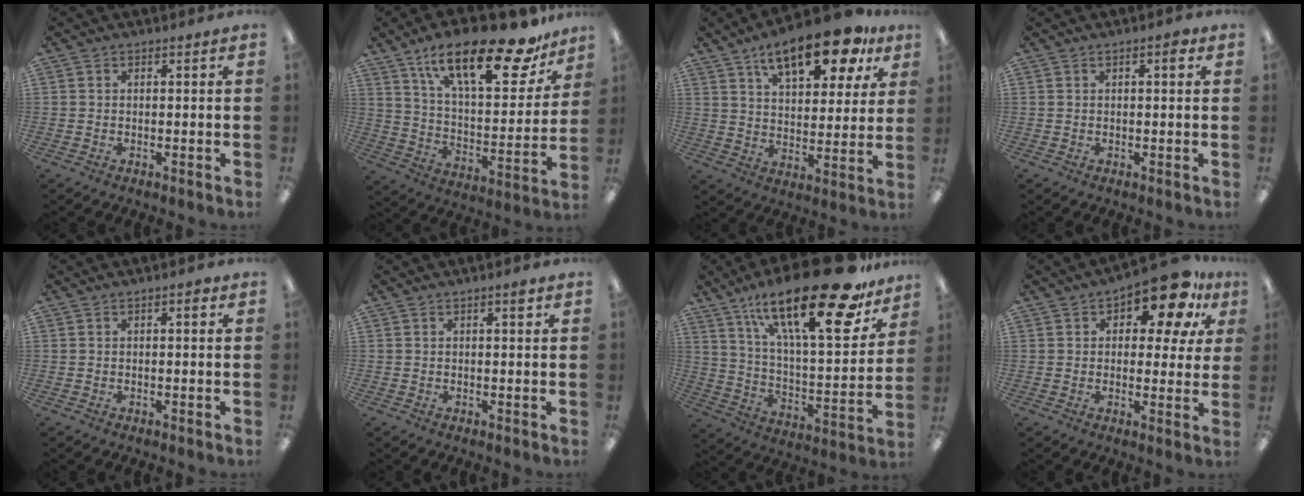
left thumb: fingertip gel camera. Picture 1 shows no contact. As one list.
[{"total": 24.9, "force": [16.9, 8.4, 16.2], "torque": [-0.247, -0.102, 0.278]}, {"total": 17.6, "force": [11.2, 7.3, 11.4], "torque": [-0.165, -0.051, 0.182]}, {"total": 1.9, "force": [0.9, 0.6, 1.5], "torque": [-0.016, -0.003, 0.010]}, {"total": 1.2, "force": [0.6, 0.5, 1.0], "torque": [-0.012, 0.001, 0.007]}, {"total": 2.0, "force": [1.1, 0.5, 1.6], "torque": [-0.017, -0.004, 0.014]}, {"total": 29.2, "force": [18.9, 8.4, 20.6], "torque": [-0.324, -0.111, 0.308]}, {"total": 13.2, "force": [8.2, 6.1, 8.3], "torque": [-0.112, -0.043, 0.138]}]